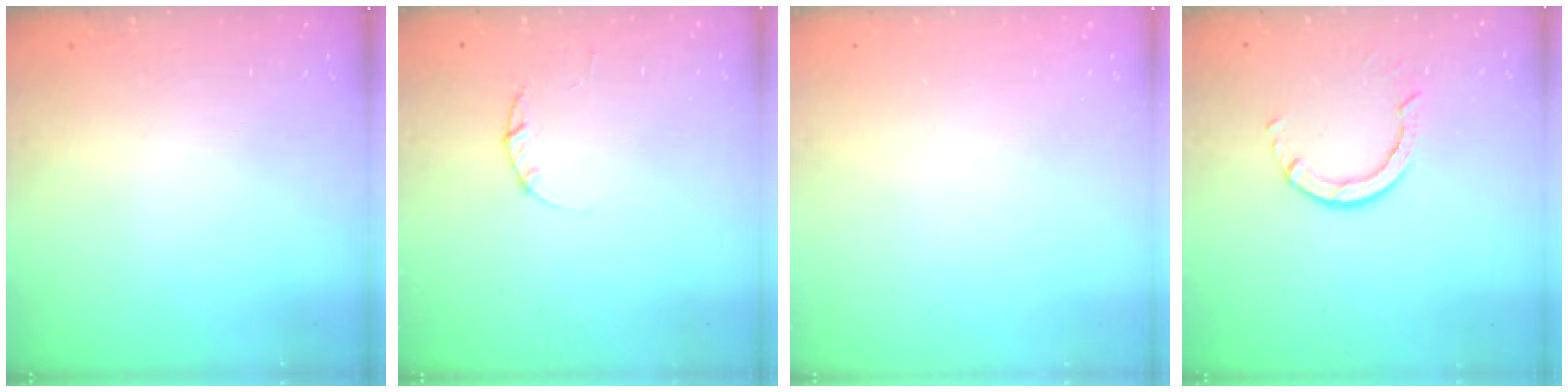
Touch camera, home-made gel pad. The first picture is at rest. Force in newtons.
{"total": 1.7, "press": 1.7, "slide": 0.3}
{"total": 0.0}
{"total": 3.1, "press": 3.1, "slide": 0.3}